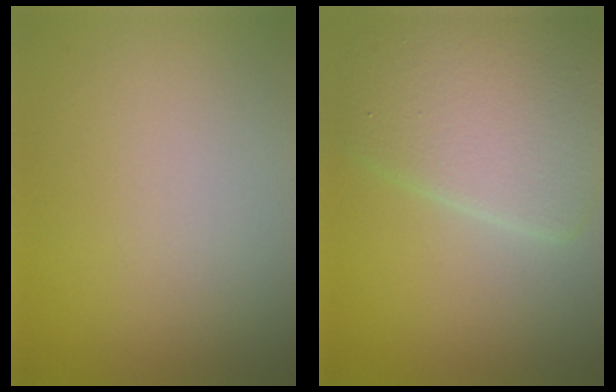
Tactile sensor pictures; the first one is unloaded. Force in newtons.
{"total": 7.6, "press": 7.6, "slide": 0.3}